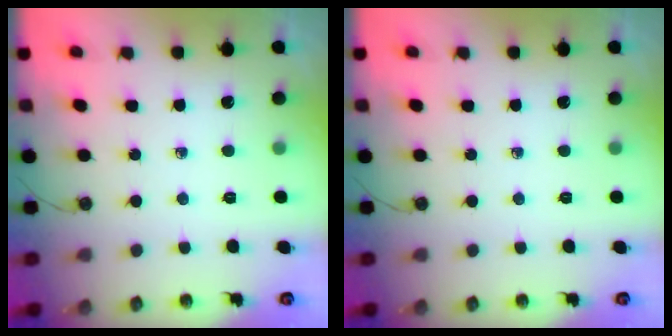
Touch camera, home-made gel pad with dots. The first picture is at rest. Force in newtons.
{"total": 0.0}